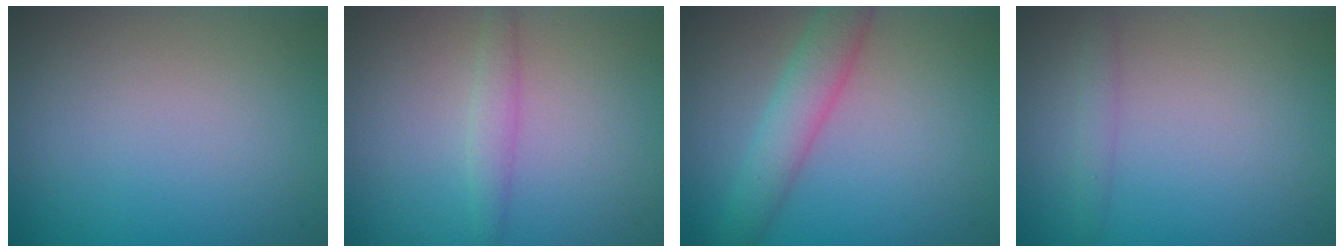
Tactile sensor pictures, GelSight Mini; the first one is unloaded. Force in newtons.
{"total": 1.5, "press": 1.5, "slide": 0.1}
{"total": 3.7, "press": 3.7, "slide": 0.1}
{"total": 1.1, "press": 1.0, "slide": 0.1}